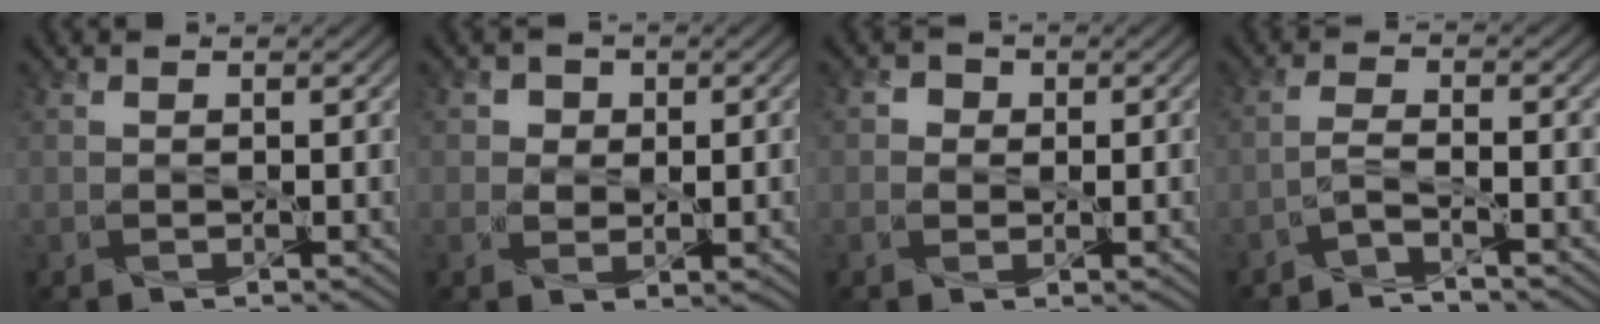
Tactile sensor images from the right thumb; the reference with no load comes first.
{"total": 2.7, "force": [0.6, 2.4, 1.2], "torque": [-0.019, -0.004, 0.008]}
{"total": 1.8, "force": [0.0, 1.7, 0.5], "torque": [-0.007, -0.002, -0.003]}
{"total": 2.7, "force": [-2.1, 0.4, 1.6], "torque": [-0.034, 0.005, -0.056]}